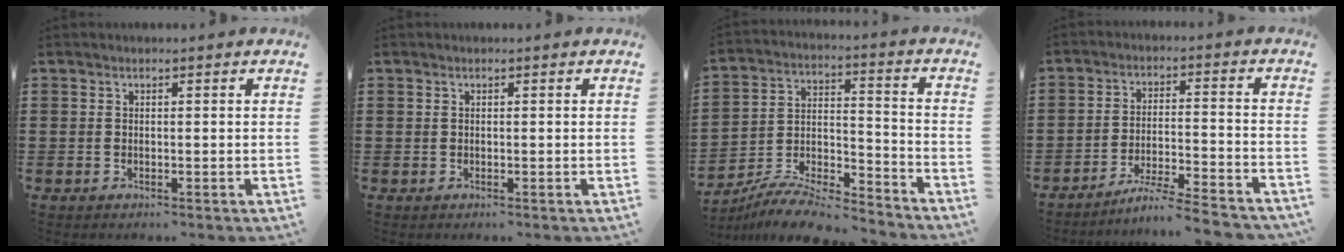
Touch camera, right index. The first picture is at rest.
{"total": 0.0}
{"total": 8.9, "force": [-8.3, 1.4, 2.9], "torque": [-0.048, 0.014, -0.162]}
{"total": 6.2, "force": [-5.6, -0.4, 2.5], "torque": [-0.048, -0.009, -0.109]}